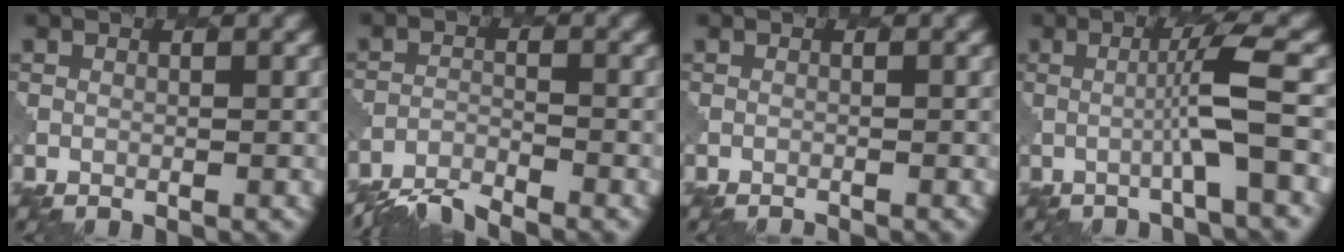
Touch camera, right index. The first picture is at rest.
{"total": 4.0, "force": [-3.9, 0.5, 0.7], "torque": [-0.018, -0.009, -0.078]}
{"total": 0.9, "force": [-0.8, 0.1, 0.1], "torque": [0.008, -0.001, -0.014]}
{"total": 3.8, "force": [-0.2, 0.0, 3.8], "torque": [-0.061, 0.011, -0.016]}